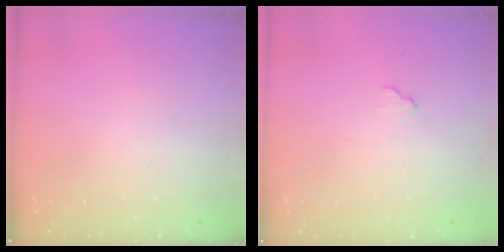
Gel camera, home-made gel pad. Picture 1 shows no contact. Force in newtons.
{"total": 4.8, "press": 4.8, "slide": 0.3}